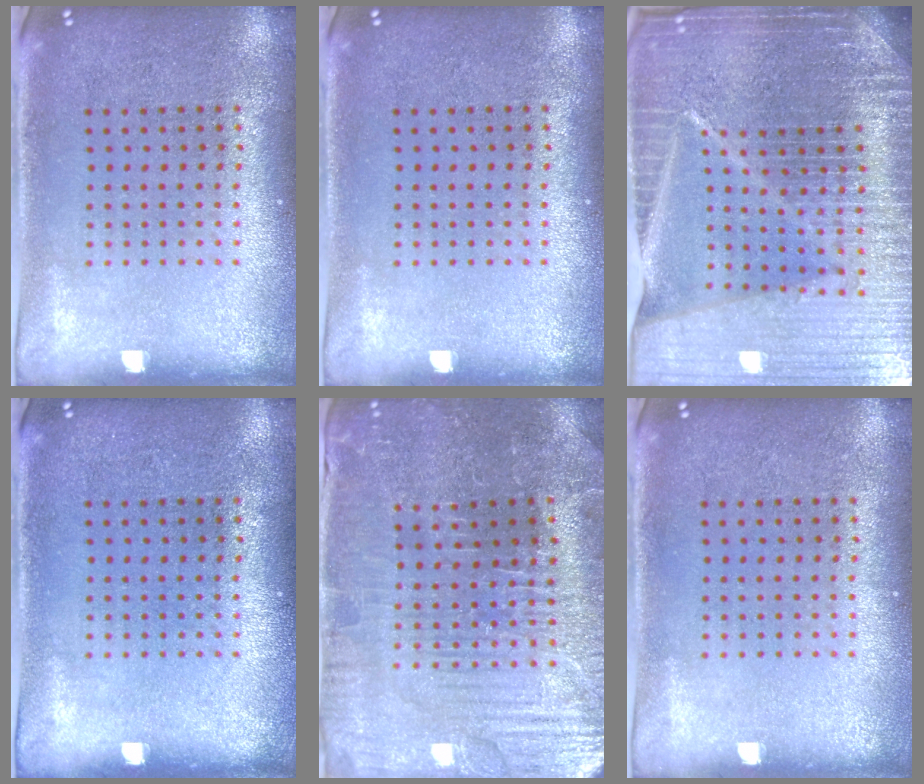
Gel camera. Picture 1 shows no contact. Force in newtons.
{"total": 0.0}
{"total": 7.1, "press": 6.1, "slide": 3.7}
{"total": 0.0}
{"total": 3.7, "press": 3.7, "slide": 0.5}
{"total": 0.0}